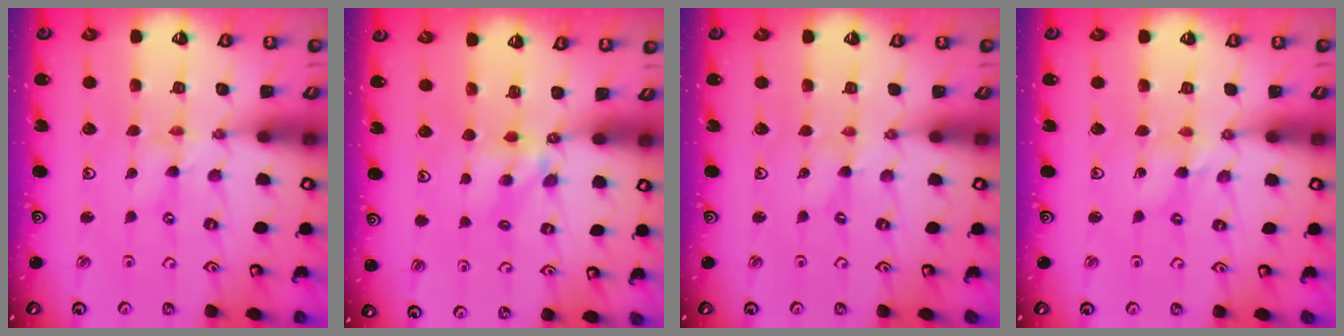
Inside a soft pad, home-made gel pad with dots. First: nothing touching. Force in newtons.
{"total": 4.7, "press": 4.7, "slide": 0.4}
{"total": 0.0}
{"total": 2.3, "press": 2.3, "slide": 0.2}